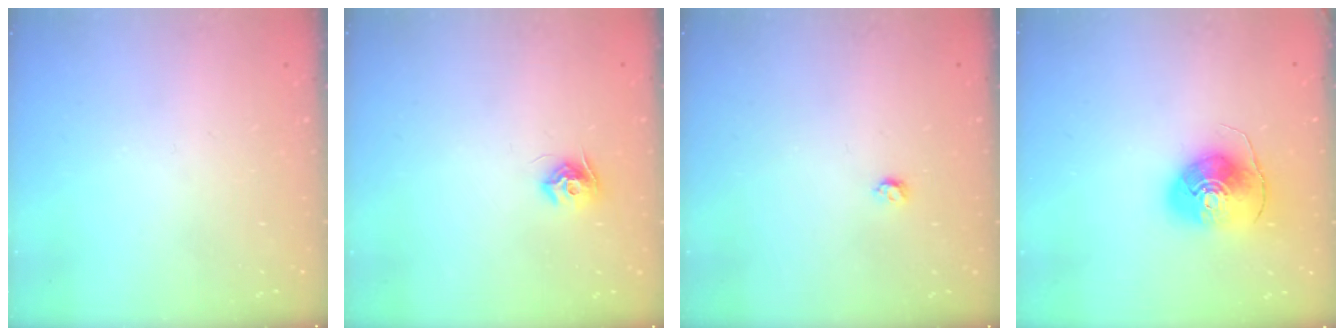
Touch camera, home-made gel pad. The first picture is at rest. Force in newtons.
{"total": 8.2, "press": 8.2, "slide": 0.1}
{"total": 3.2, "press": 3.2, "slide": 0.5}
{"total": 10.0, "press": 9.9, "slide": 1.4}